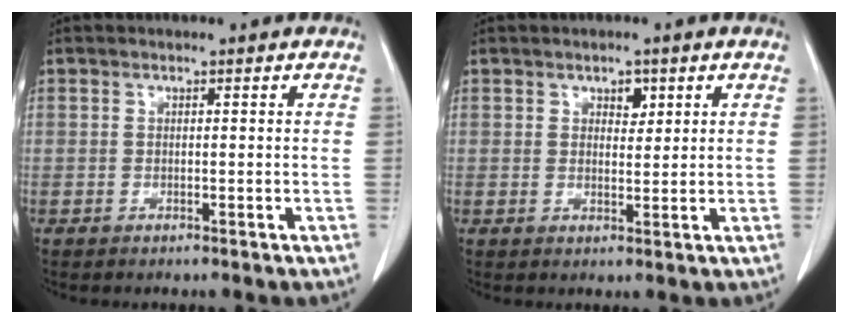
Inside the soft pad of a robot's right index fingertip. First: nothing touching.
{"total": 2.8, "force": [1.3, 1.8, 1.8], "torque": [-0.029, 0.003, 0.023]}